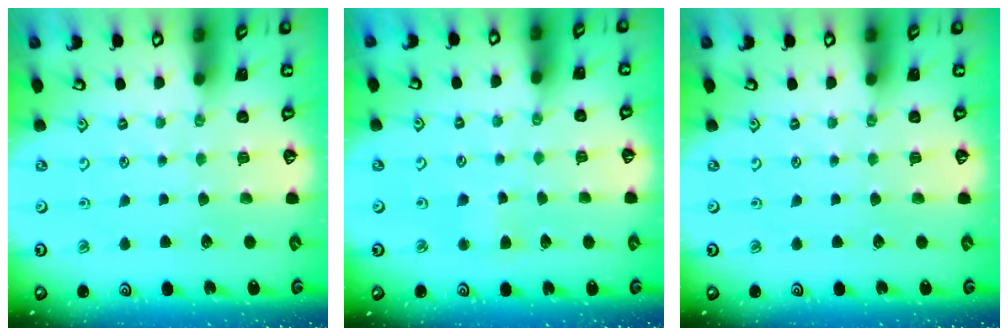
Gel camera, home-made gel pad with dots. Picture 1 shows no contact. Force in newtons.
{"total": 2.4, "press": 2.3, "slide": 0.5}
{"total": 0.0}